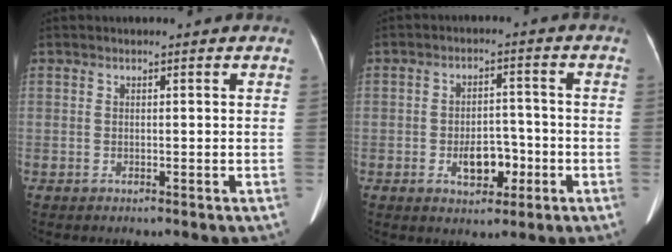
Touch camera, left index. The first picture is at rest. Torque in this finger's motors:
{"motor_torque": [0.05, 0.05, 0.09, 0.01]}